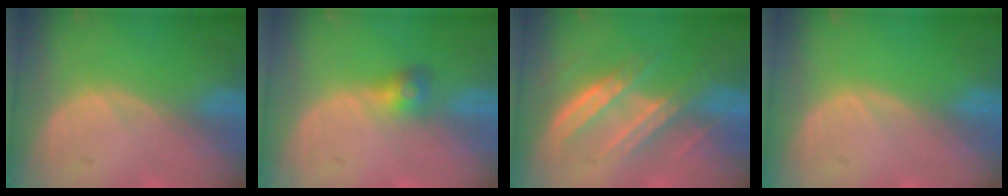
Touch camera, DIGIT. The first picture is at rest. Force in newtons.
{"total": 2.8, "press": 2.6, "slide": 0.9}
{"total": 6.9, "press": 6.8, "slide": 1.0}
{"total": 0.0}